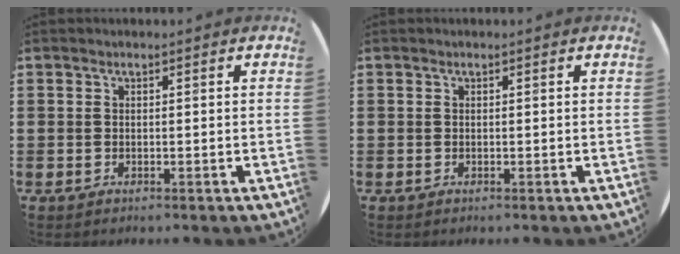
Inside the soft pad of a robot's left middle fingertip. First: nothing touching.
{"total": 0.0}